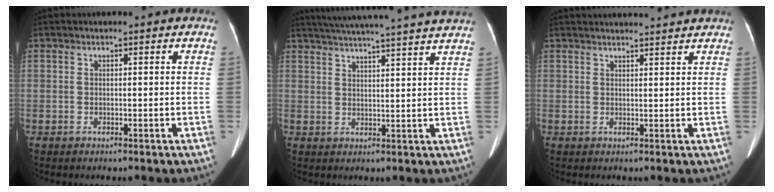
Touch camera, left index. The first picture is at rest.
{"total": 19.9, "force": [17.9, -0.9, 8.7], "torque": [-0.148, -0.003, 0.233]}
{"total": 8.0, "force": [7.7, 0.0, 2.3], "torque": [-0.031, 0.022, 0.089]}